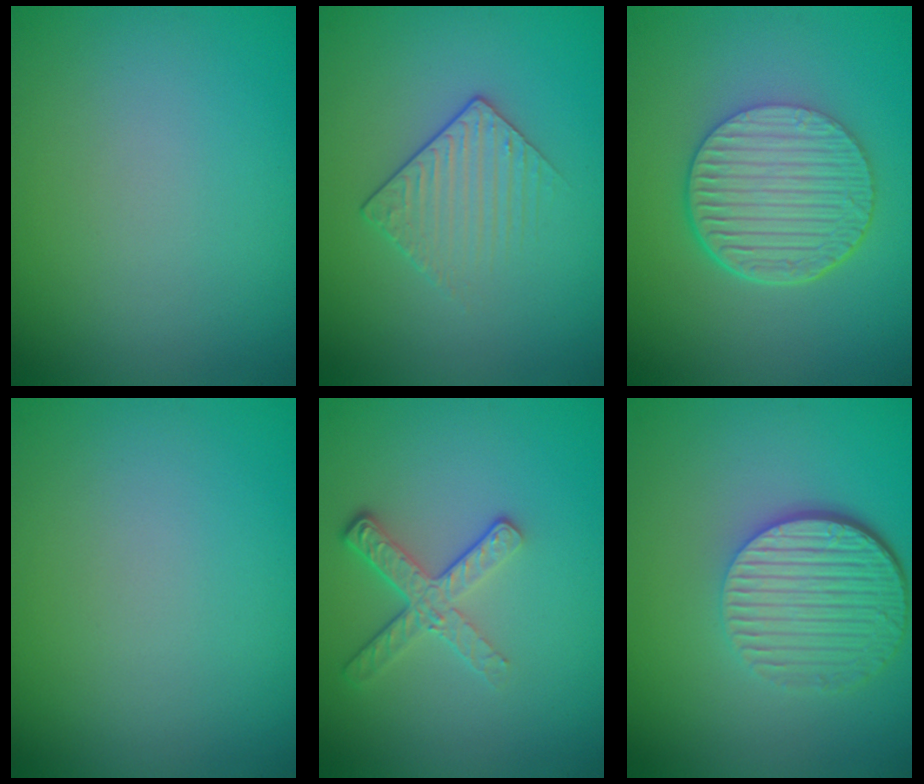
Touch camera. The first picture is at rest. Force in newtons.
{"total": 1.9, "press": 1.6, "slide": 1.0}
{"total": 6.8, "press": 4.7, "slide": 4.9}
{"total": 0.0}
{"total": 3.2, "press": 2.5, "slide": 2.0}
{"total": 6.0, "press": 4.2, "slide": 4.3}